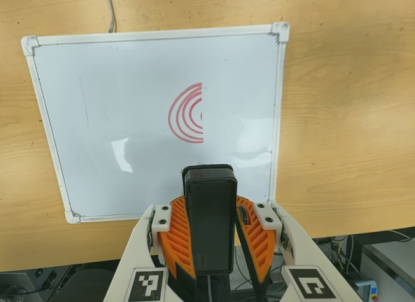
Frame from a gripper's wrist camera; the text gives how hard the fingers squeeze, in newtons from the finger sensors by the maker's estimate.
{"total": 10.0, "left": 10.1, "right": 9.9}